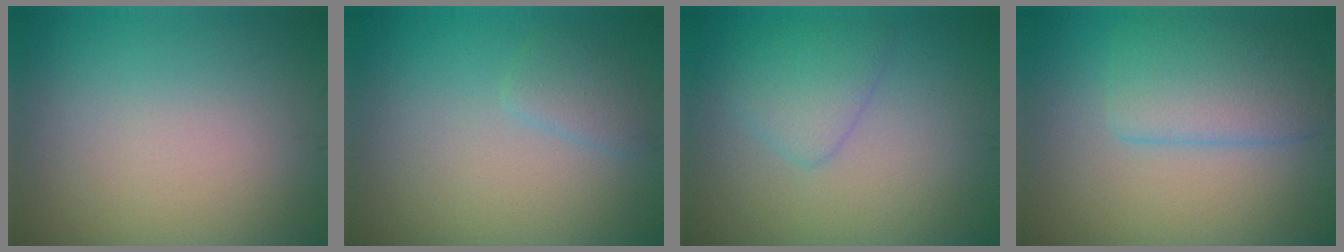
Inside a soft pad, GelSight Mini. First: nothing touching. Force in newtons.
{"total": 1.4, "press": 1.4, "slide": 0.2}
{"total": 2.7, "press": 2.7, "slide": 0.0}
{"total": 4.4, "press": 4.4, "slide": 0.4}